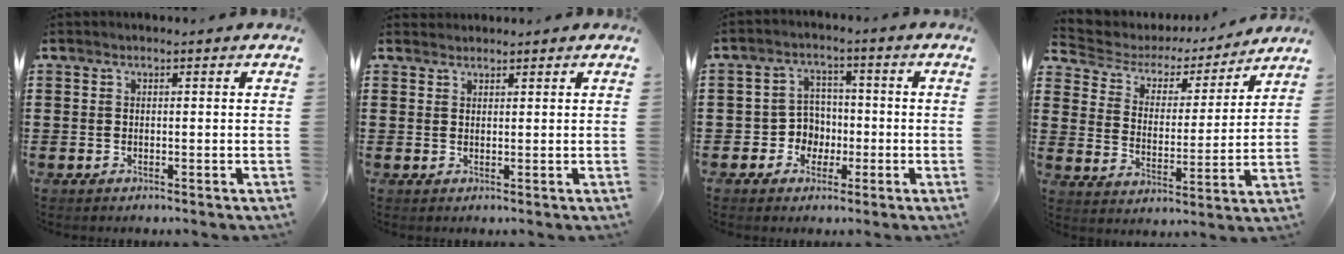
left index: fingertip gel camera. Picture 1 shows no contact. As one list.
[{"total": 1.2, "force": [1.2, 0.3, -0.1], "torque": [-0.001, 0.001, 0.024]}, {"total": 4.6, "force": [-1.4, 4.1, 1.3], "torque": [-0.039, 0.010, -0.029]}, {"total": 3.7, "force": [3.2, 1.7, 1.0], "torque": [-0.044, -0.021, 0.044]}]